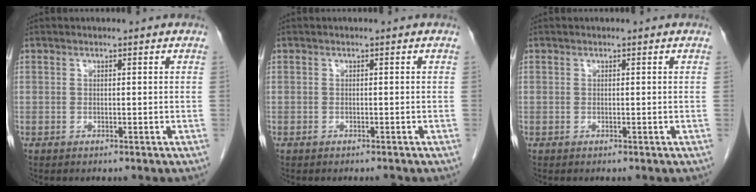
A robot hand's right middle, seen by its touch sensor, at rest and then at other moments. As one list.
[{"total": 0.5, "force": [-0.5, 0.1, 0.2], "torque": [-0.009, -0.001, -0.006]}, {"total": 0.0}]